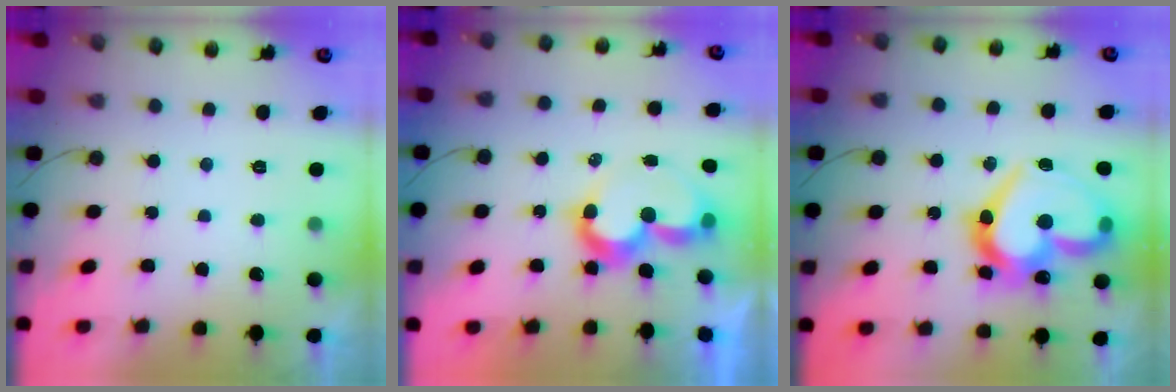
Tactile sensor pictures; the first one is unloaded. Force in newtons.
{"total": 9.4, "press": 9.4, "slide": 0.9}
{"total": 24.4, "press": 24.2, "slide": 3.1}